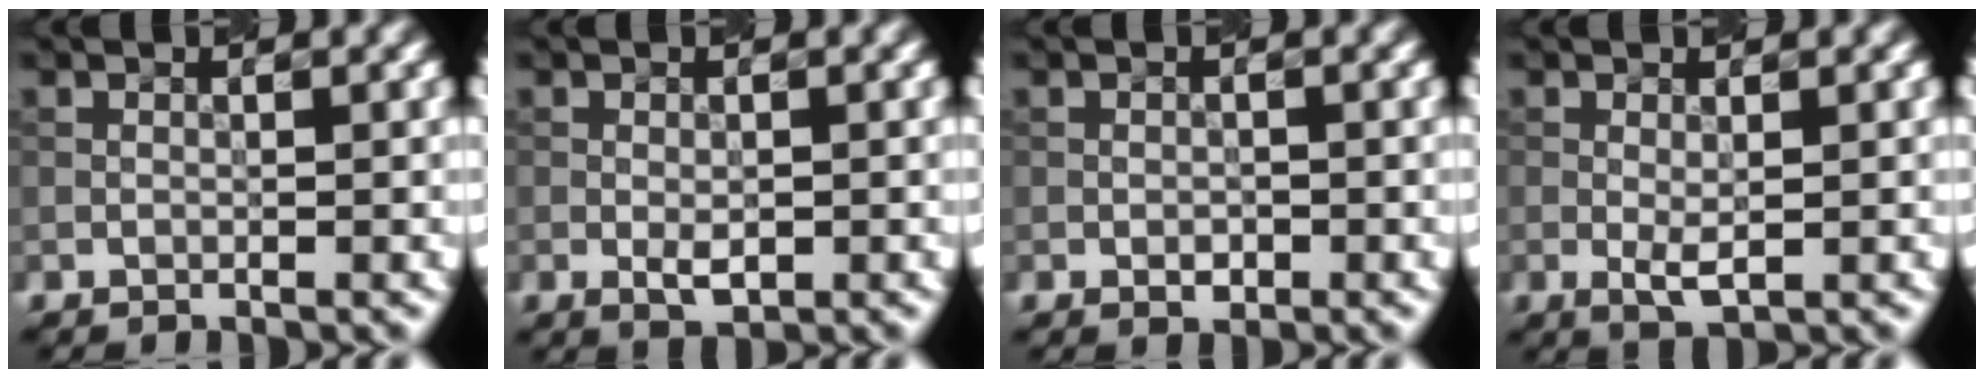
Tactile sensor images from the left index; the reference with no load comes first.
{"total": 1.8, "force": [-0.4, 0.9, 1.5], "torque": [-0.029, -0.003, -0.006]}
{"total": 1.0, "force": [-0.4, 0.7, 0.7], "torque": [-0.010, 0.001, -0.007]}
{"total": 1.9, "force": [-0.1, 0.7, 1.8], "torque": [-0.035, -0.005, -0.001]}